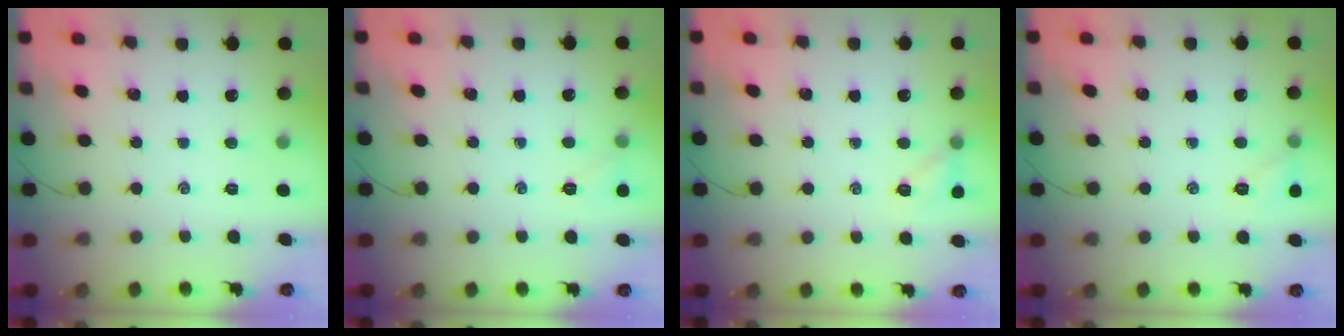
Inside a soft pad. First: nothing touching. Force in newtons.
{"total": 4.8, "press": 4.6, "slide": 1.4}
{"total": 6.3, "press": 6.2, "slide": 1.3}
{"total": 5.2, "press": 5.0, "slide": 1.5}